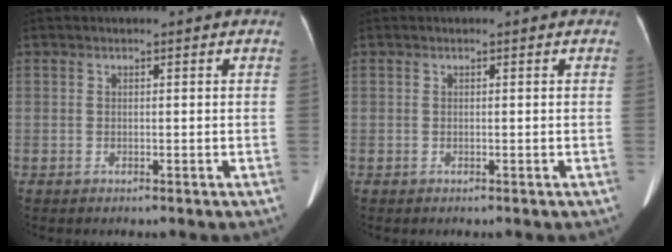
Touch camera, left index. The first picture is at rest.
{"total": 0.0}